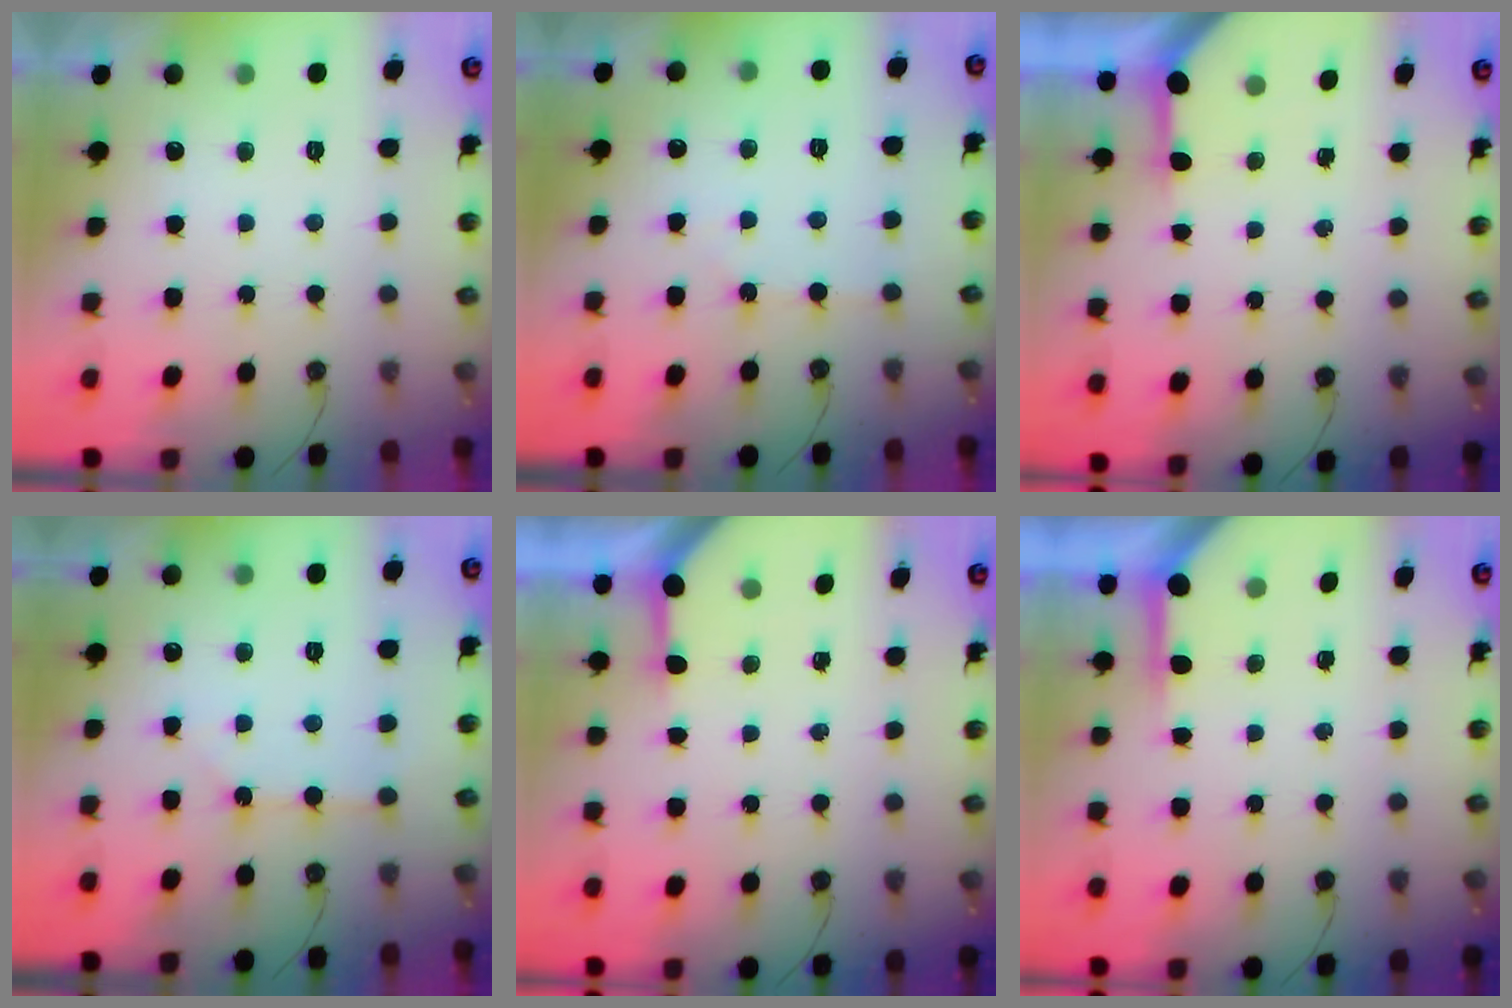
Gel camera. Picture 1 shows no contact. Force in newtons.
{"total": 2.8, "press": 2.8, "slide": 0.5}
{"total": 3.2, "press": 3.2, "slide": 0.4}
{"total": 2.1, "press": 2.1, "slide": 0.3}
{"total": 3.2, "press": 3.2, "slide": 0.4}
{"total": 4.0, "press": 4.0, "slide": 0.4}